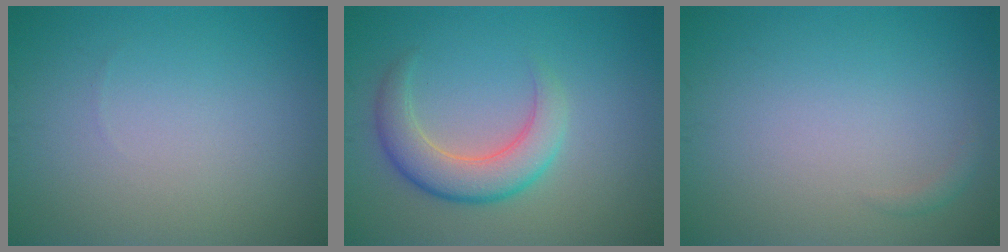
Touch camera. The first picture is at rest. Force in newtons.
{"total": 4.7, "press": 4.7, "slide": 0.4}
{"total": 0.6, "press": 0.6, "slide": 0.1}